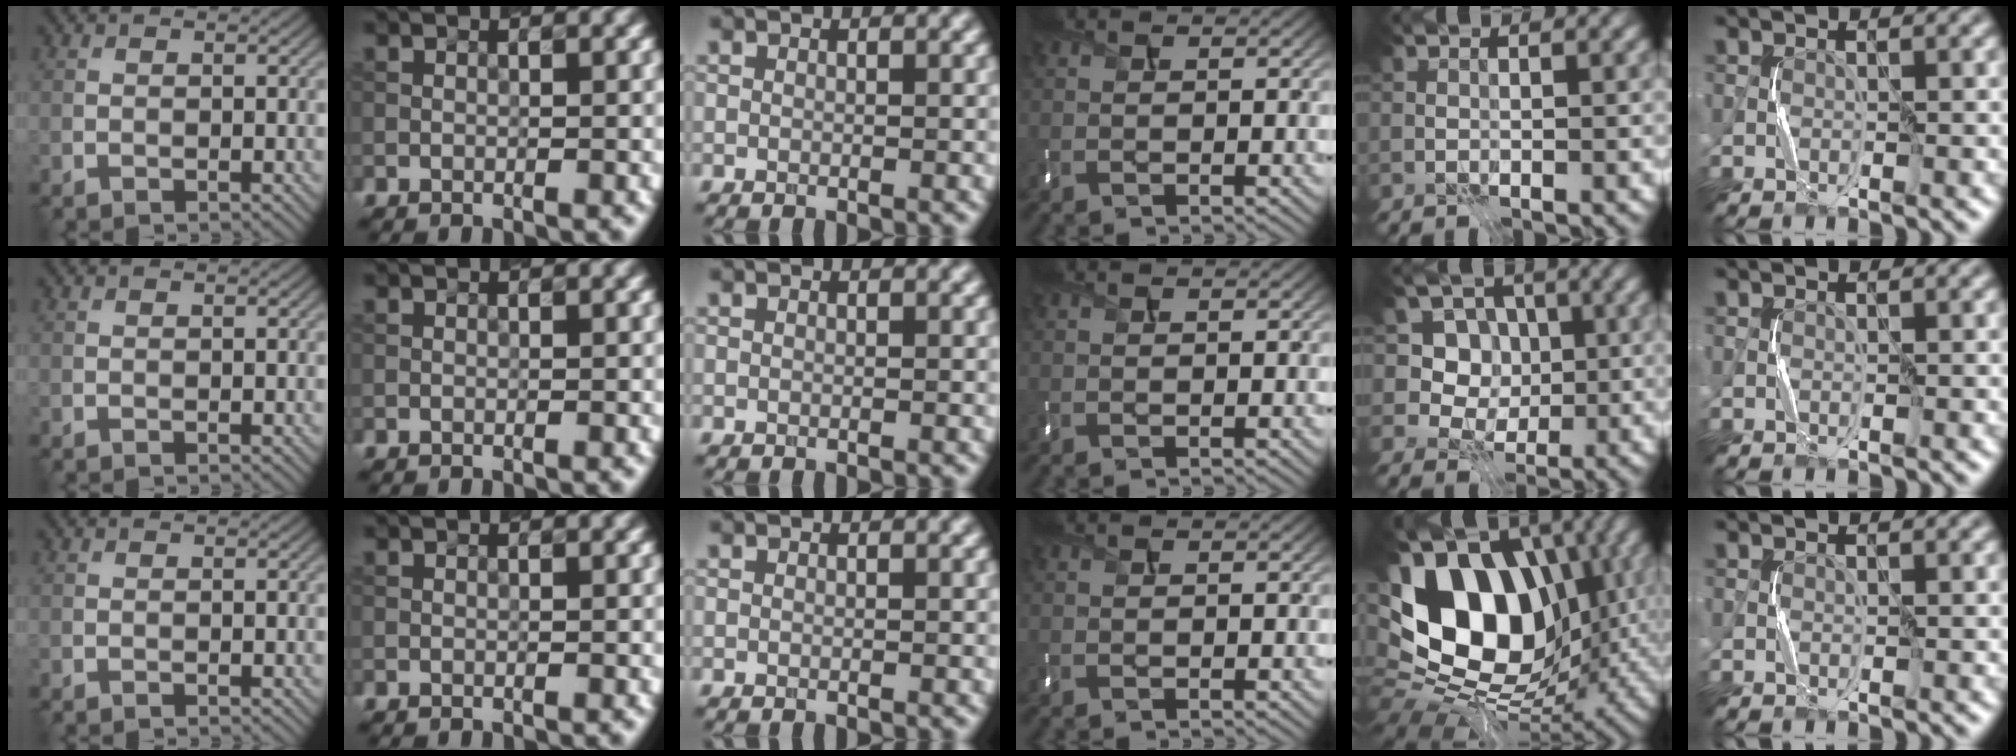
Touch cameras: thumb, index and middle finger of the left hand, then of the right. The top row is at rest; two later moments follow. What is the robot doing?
{"motion": "press", "object": "mouse"}